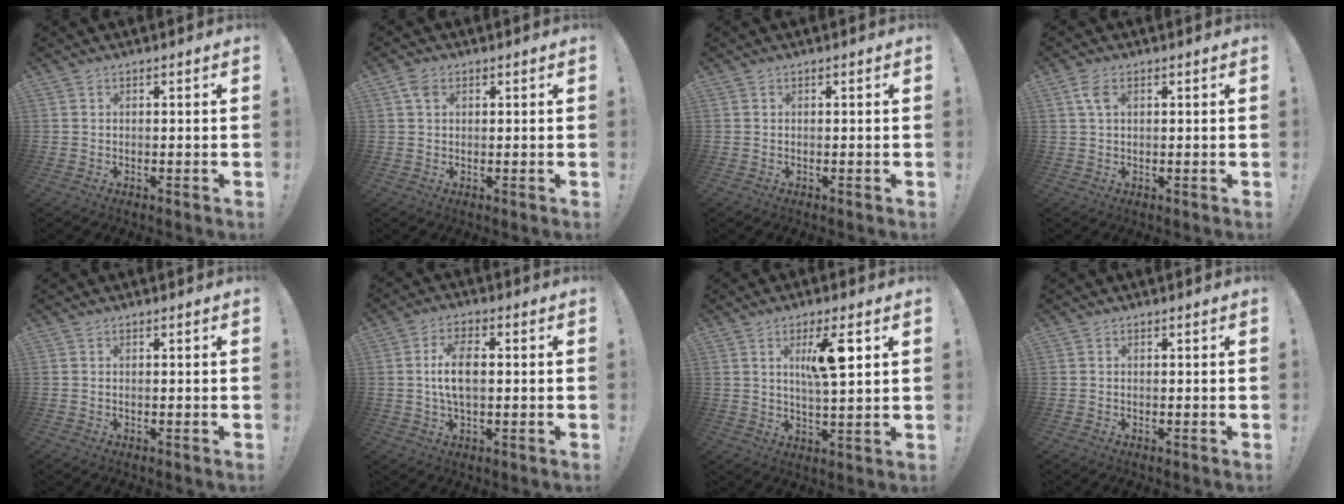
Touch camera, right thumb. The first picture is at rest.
{"total": 3.2, "force": [1.3, 2.0, 2.0], "torque": [-0.036, 0.002, 0.025]}
{"total": 0.0}
{"total": 3.8, "force": [1.3, 1.9, 3.0], "torque": [-0.064, 0.006, 0.025]}
{"total": 0.0}
{"total": 8.6, "force": [0.4, 4.2, 7.5], "torque": [-0.127, 0.000, 0.005]}
{"total": 9.0, "force": [3.4, 1.5, 8.2], "torque": [-0.128, -0.010, 0.045]}
{"total": 0.0}